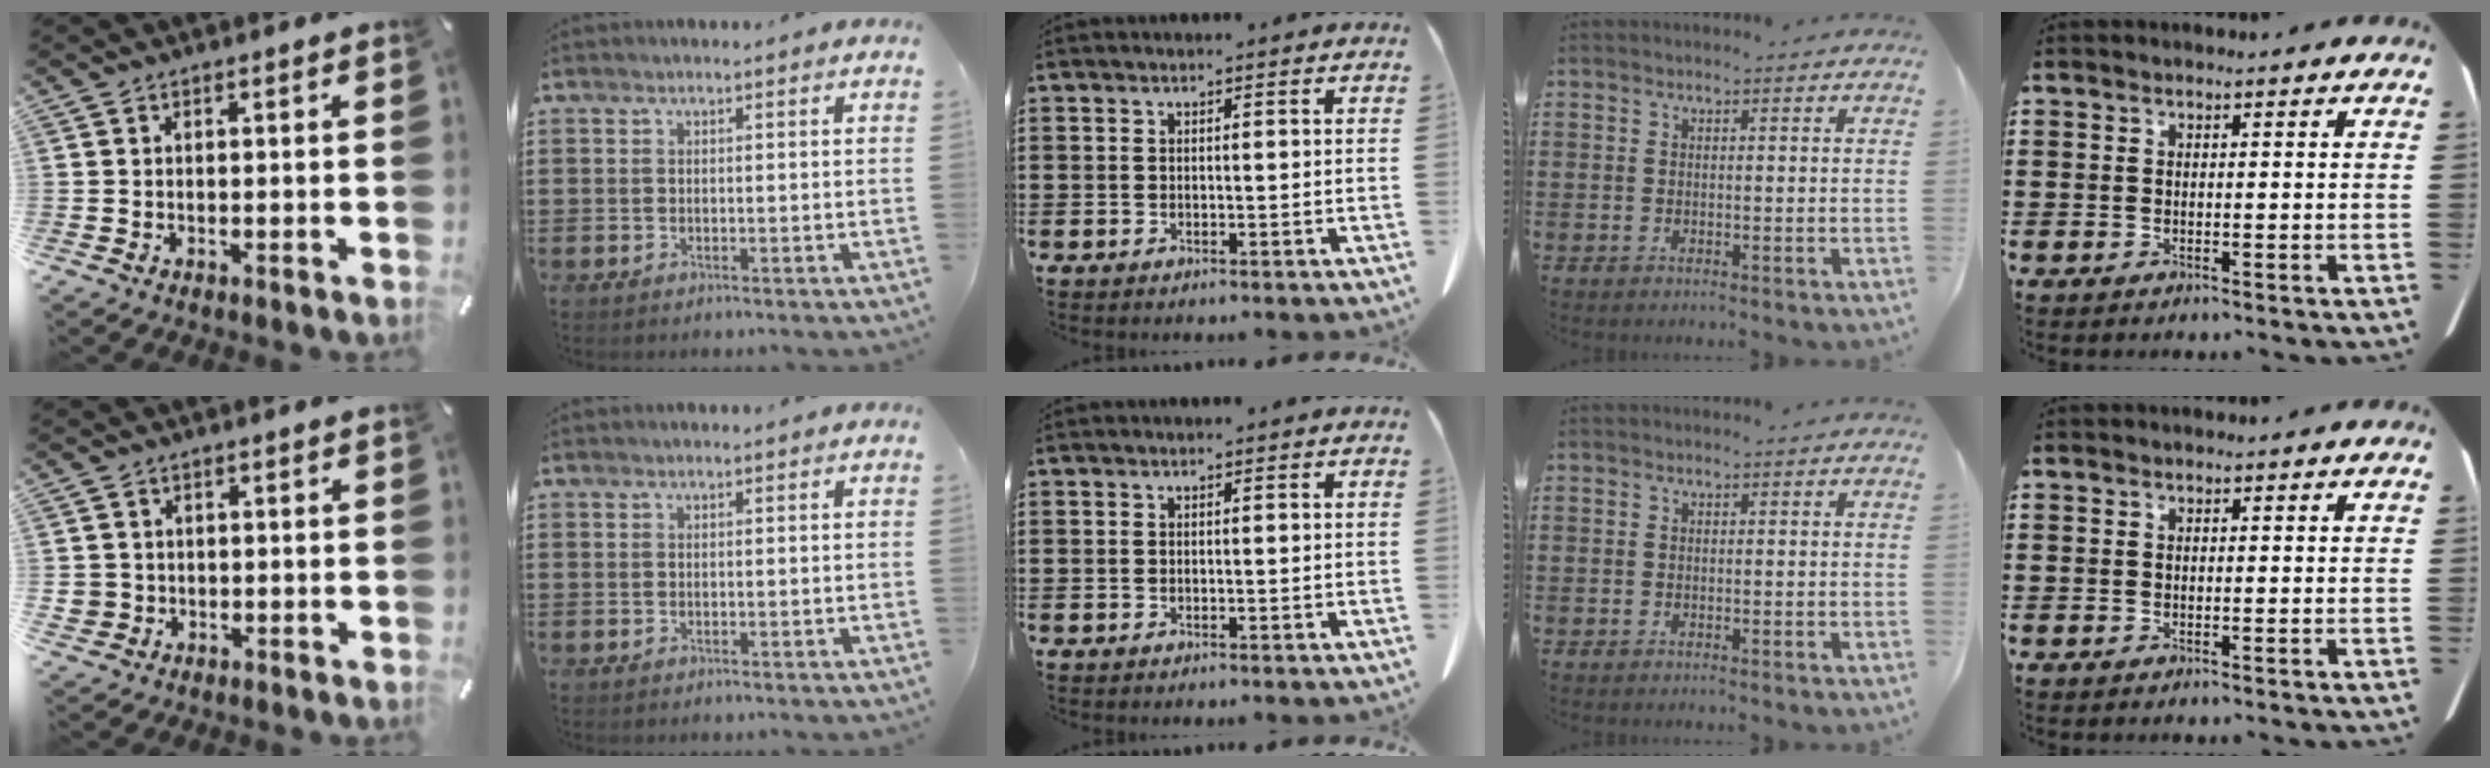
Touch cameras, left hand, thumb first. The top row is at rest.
{"thumb": {"total": 3.3, "force": [-0.4, 3.3, 0.4], "torque": [-0.011, 0.006, -0.005]}}